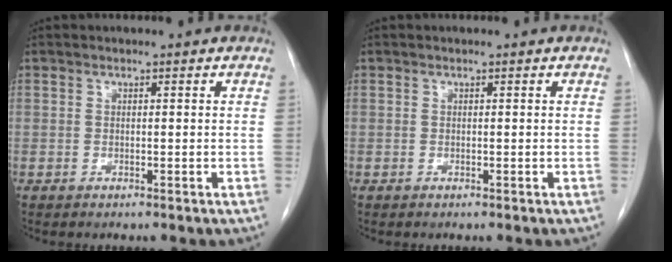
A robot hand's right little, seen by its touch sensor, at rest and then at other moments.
{"total": 0.0}